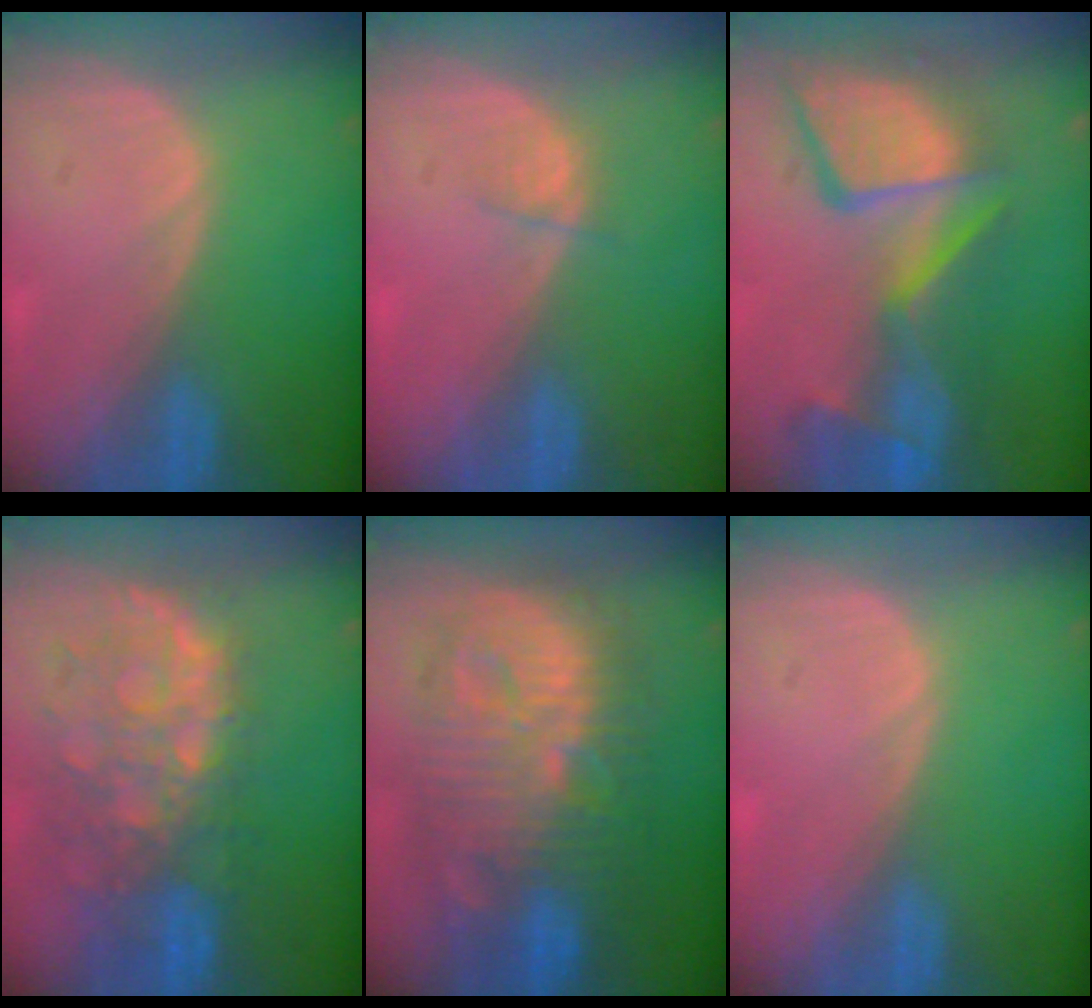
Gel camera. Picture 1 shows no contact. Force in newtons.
{"total": 1.4, "press": 1.3, "slide": 0.6}
{"total": 13.6, "press": 11.1, "slide": 7.8}
{"total": 10.8, "press": 9.5, "slide": 5.0}
{"total": 13.7, "press": 13.6, "slide": 1.2}
{"total": 0.0}